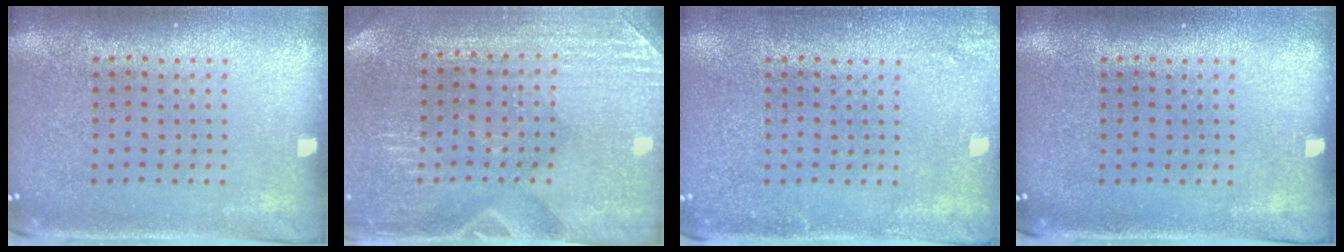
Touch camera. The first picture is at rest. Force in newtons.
{"total": 3.0, "press": 2.9, "slide": 0.7}
{"total": 1.6, "press": 1.6, "slide": 0.2}
{"total": 0.0}